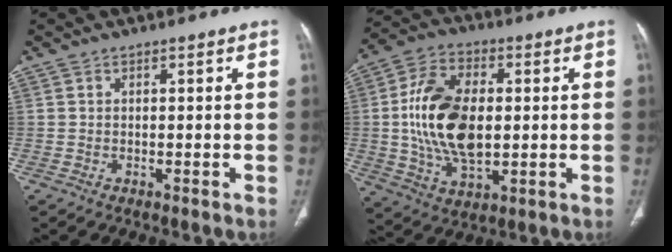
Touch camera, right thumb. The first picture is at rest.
{"total": 17.1, "force": [0.5, 10.0, 13.8], "torque": [-0.255, 0.005, 0.013]}